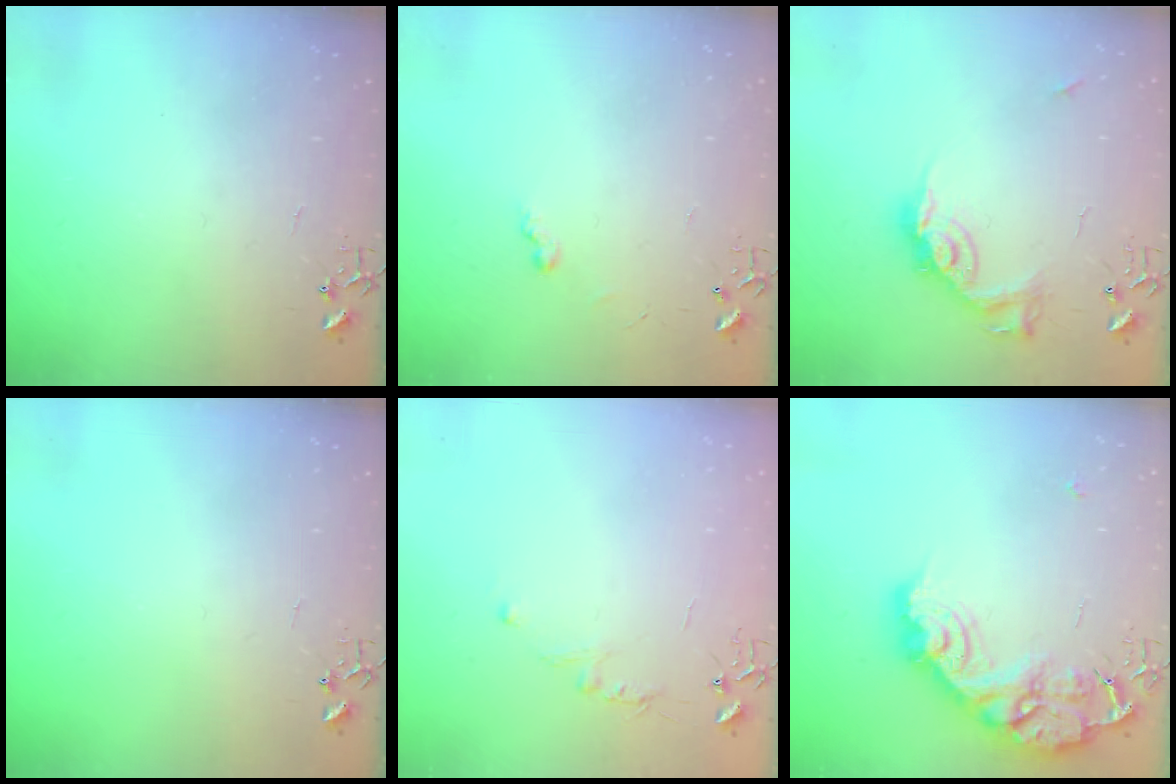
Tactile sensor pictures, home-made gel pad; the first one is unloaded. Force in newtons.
{"total": 5.2, "press": 5.2, "slide": 0.4}
{"total": 14.5, "press": 14.5, "slide": 1.2}
{"total": 0.0}
{"total": 5.5, "press": 5.5, "slide": 0.6}
{"total": 25.5, "press": 25.4, "slide": 2.1}